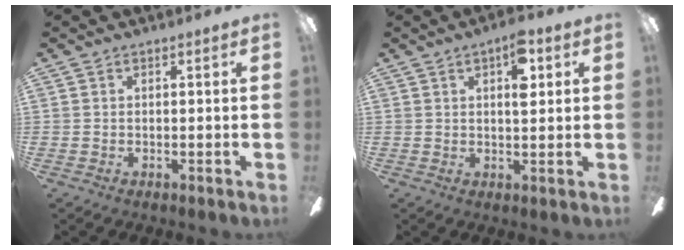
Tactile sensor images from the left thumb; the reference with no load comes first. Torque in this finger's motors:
{"motor_torque": [0.08, 0.41, -0.08, -0.27, 0.03]}